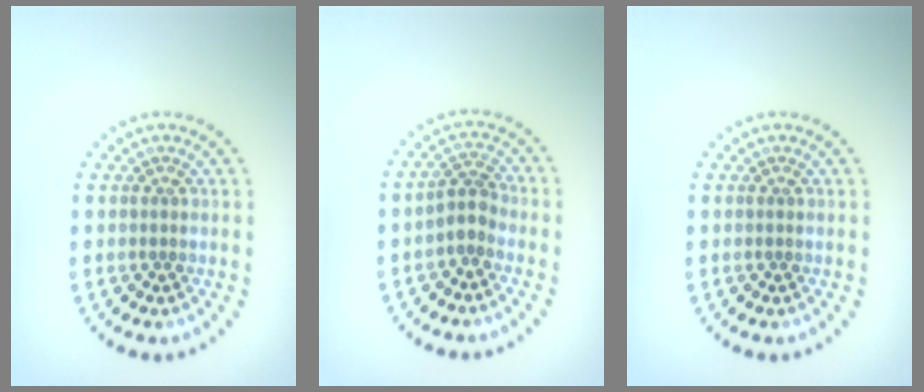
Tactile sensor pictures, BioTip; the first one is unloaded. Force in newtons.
{"total": 1.9, "press": 1.5, "slide": 1.2}
{"total": 0.0}